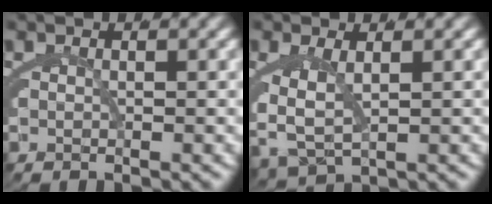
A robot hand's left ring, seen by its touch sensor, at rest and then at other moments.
{"total": 3.7, "force": [0.3, 2.2, 2.9], "torque": [-0.080, -0.016, 0.021]}